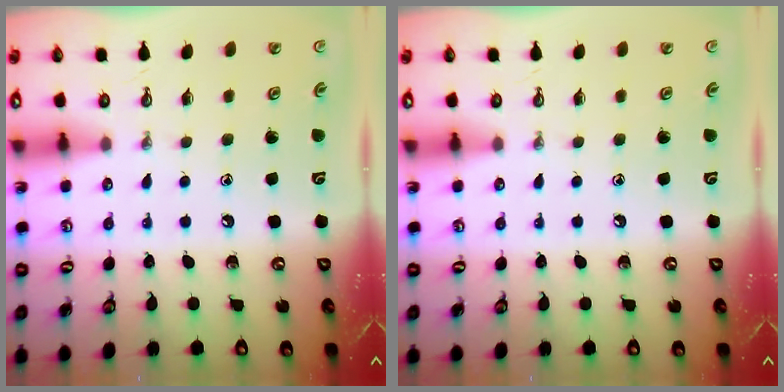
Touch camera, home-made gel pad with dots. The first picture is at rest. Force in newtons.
{"total": 0.0}